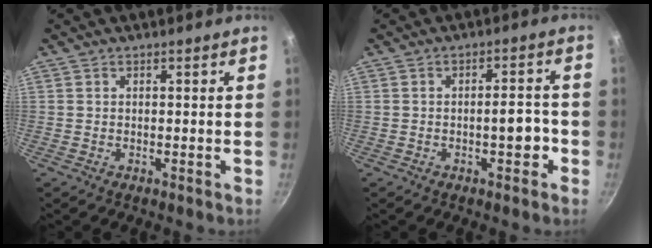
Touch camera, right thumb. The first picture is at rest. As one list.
[{"total": 4.8, "force": [-1.7, 1.9, 4.0], "torque": [-0.036, 0.021, -0.025]}]